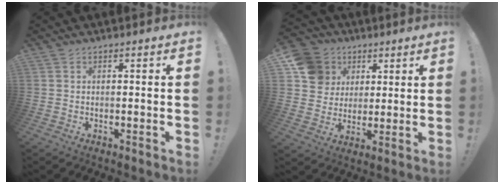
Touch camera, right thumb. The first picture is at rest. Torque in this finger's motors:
{"motor_torque": [-0.77, 0.85, 0.48, 0.22, 0.13]}